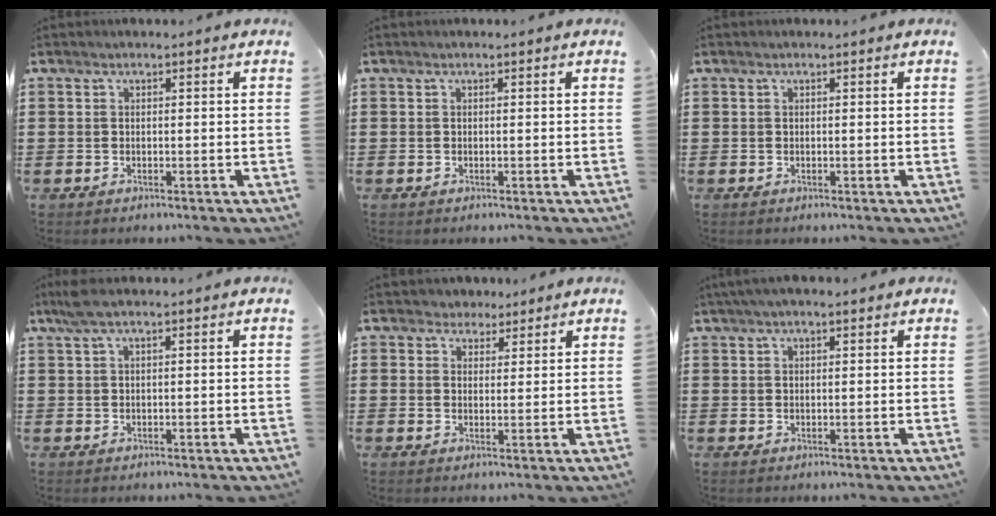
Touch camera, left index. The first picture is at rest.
{"total": 0.0}
{"total": 0.0}
{"total": 1.9, "force": [1.0, 0.2, 1.6], "torque": [-0.033, 0.001, 0.018]}
{"total": 2.6, "force": [1.9, 1.8, 0.0], "torque": [-0.011, 0.011, 0.035]}
{"total": 1.9, "force": [1.3, 0.5, 1.3], "torque": [-0.027, 0.005, 0.024]}